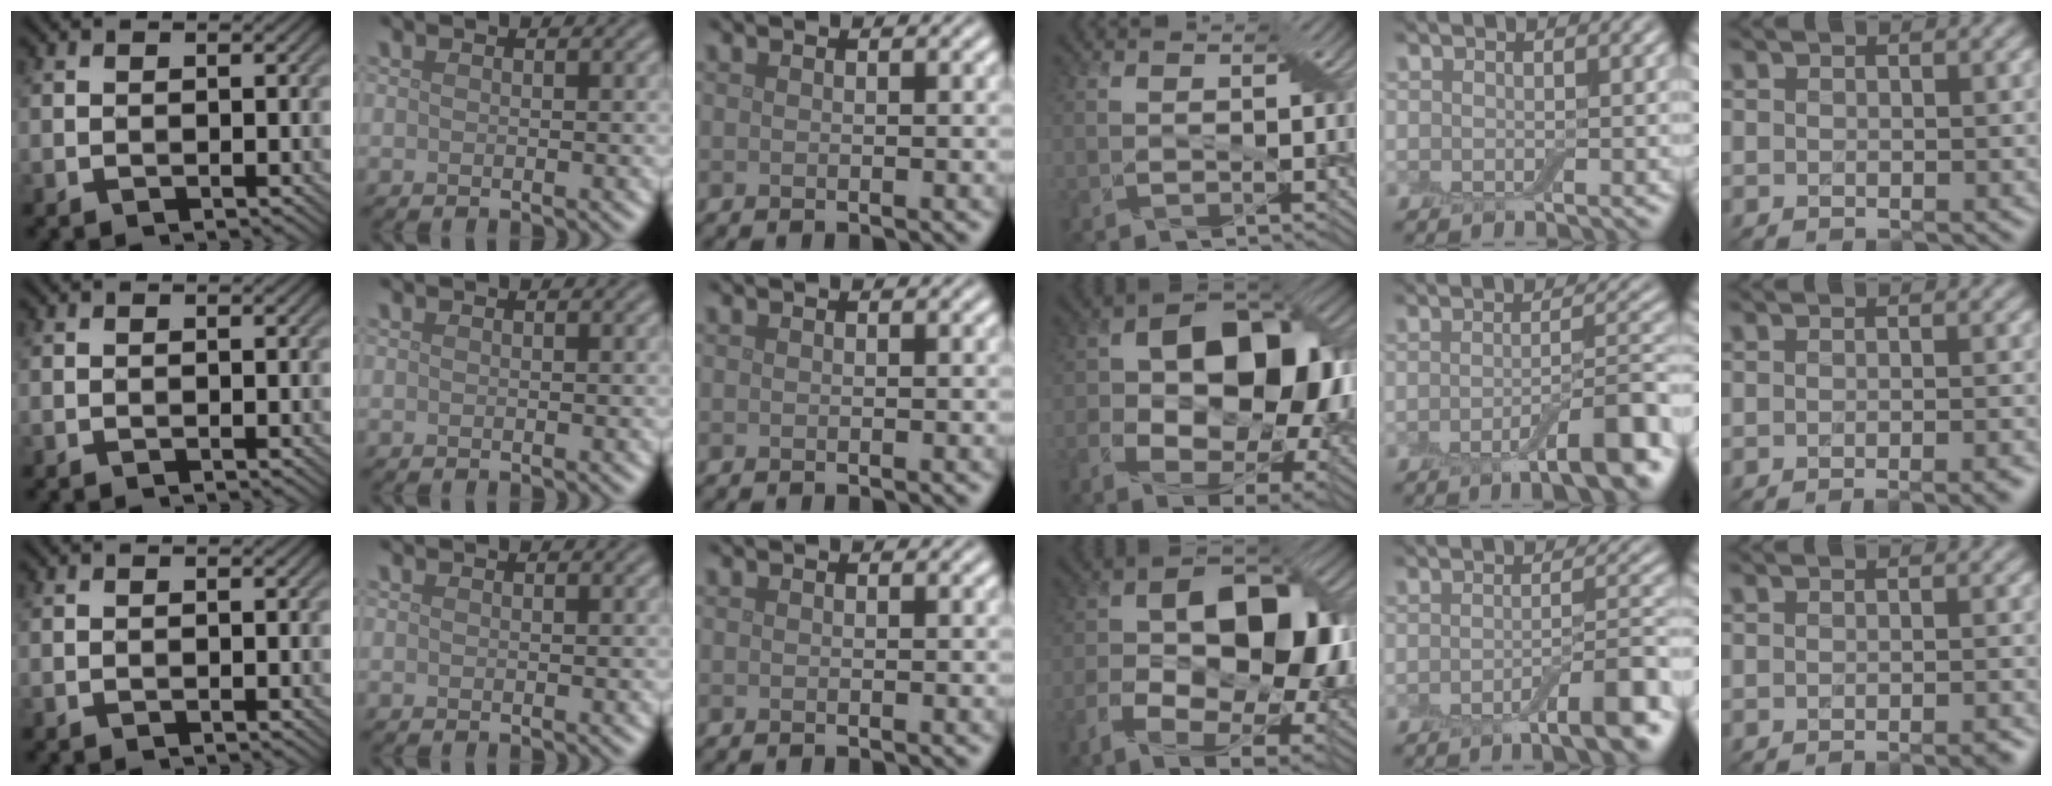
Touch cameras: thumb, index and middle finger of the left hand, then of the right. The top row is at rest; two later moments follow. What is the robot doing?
{"motion": "insert", "object": "backpack"}